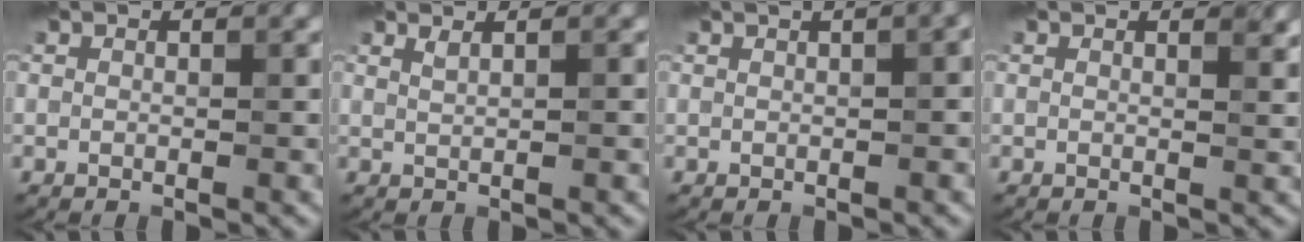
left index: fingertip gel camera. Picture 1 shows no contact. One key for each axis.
{"total": 1.3, "fx": 0.8, "fy": 0.4, "fz": 0.9, "tx": -0.010, "ty": -0.001, "tz": 0.009}
{"total": 6.4, "fx": 2.3, "fy": 3.0, "fz": 5.2, "tx": -0.025, "ty": 0.048, "tz": 0.012}
{"total": 1.3, "fx": 0.9, "fy": 0.3, "fz": 0.9, "tx": -0.006, "ty": 0.000, "tz": 0.011}